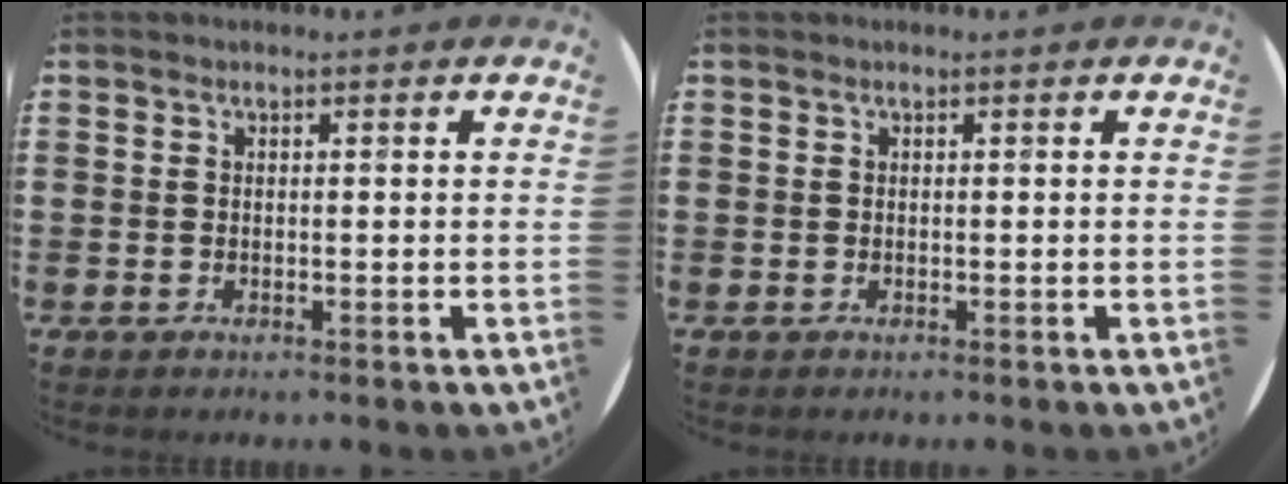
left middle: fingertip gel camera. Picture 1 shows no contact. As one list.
[{"total": 0.0}]